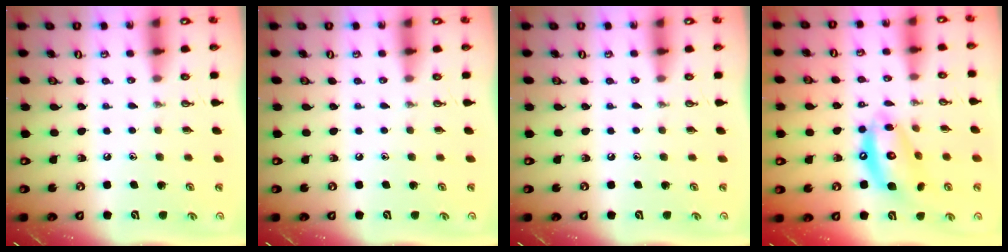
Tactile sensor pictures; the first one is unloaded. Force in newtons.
{"total": 0.0}
{"total": 0.0}
{"total": 12.2, "press": 12.1, "slide": 1.1}